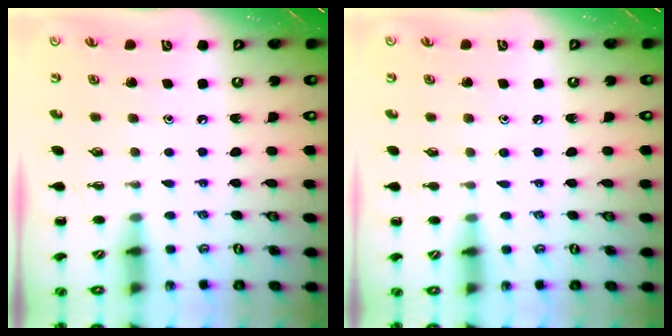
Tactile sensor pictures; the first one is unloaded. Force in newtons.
{"total": 4.6, "press": 4.2, "slide": 1.8}